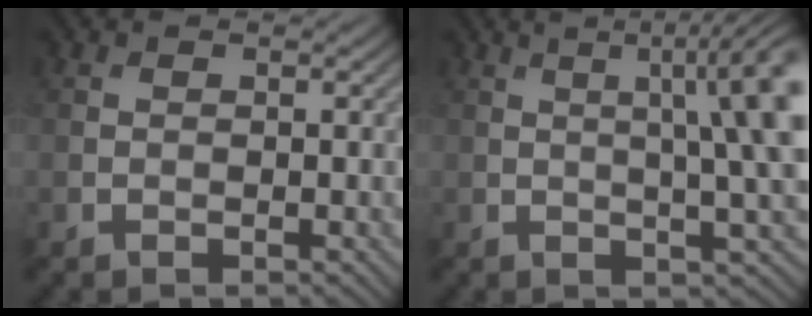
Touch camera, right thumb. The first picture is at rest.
{"total": 10.5, "force": [1.6, 2.3, 10.1], "torque": [-0.108, 0.021, 0.020]}